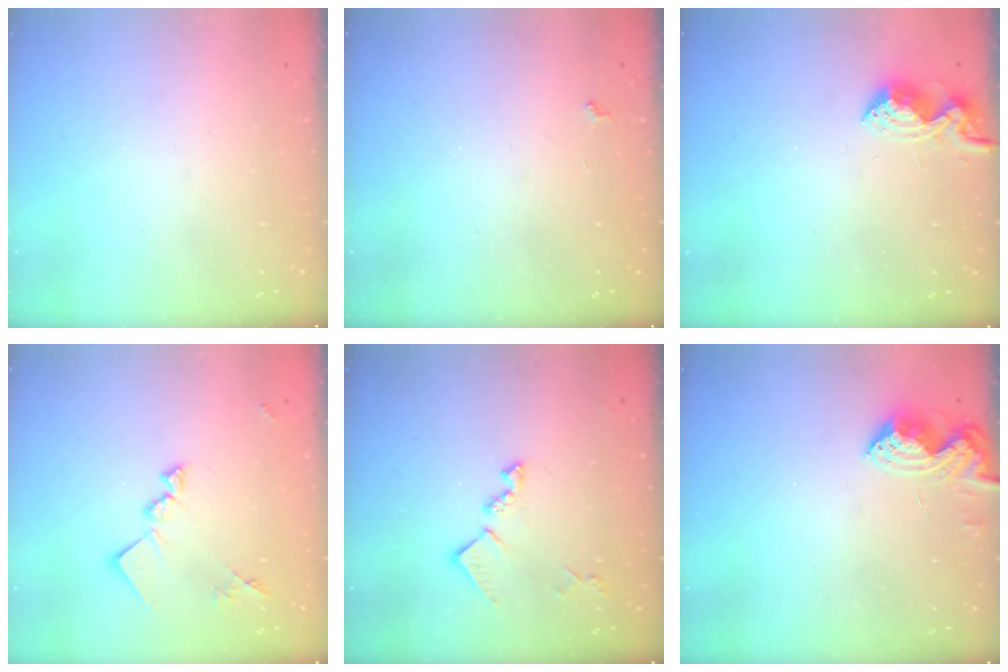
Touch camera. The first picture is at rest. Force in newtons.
{"total": 3.6, "press": 3.5, "slide": 0.5}
{"total": 9.1, "press": 9.1, "slide": 0.3}
{"total": 13.1, "press": 13.1, "slide": 0.5}
{"total": 12.0, "press": 12.0, "slide": 0.4}
{"total": 7.1, "press": 7.1, "slide": 0.7}